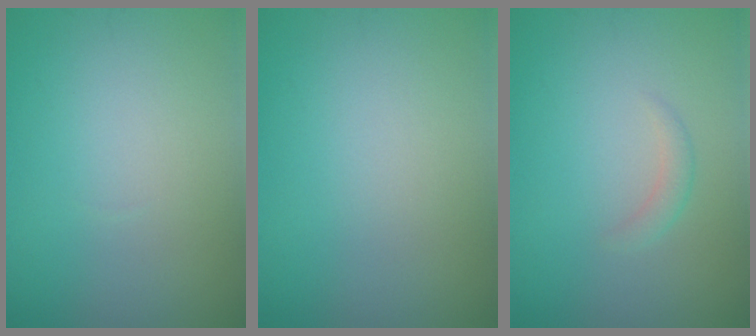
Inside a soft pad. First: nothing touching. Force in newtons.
{"total": 0.0}
{"total": 1.1, "press": 1.1, "slide": 0.1}